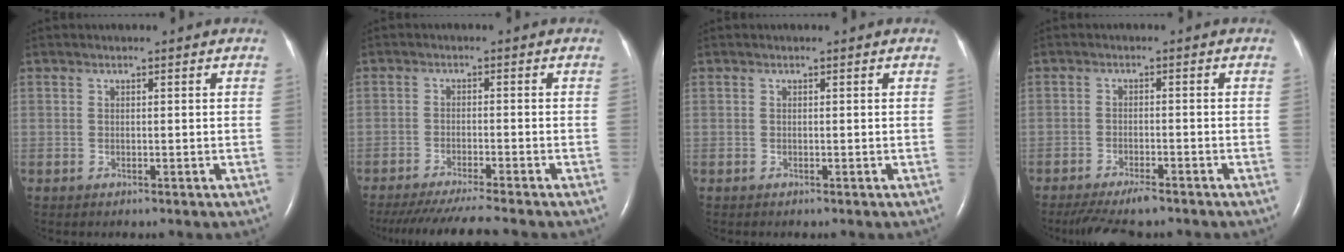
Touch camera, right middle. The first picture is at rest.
{"total": 9.7, "force": [-8.7, -1.0, 4.2], "torque": [-0.055, -0.026, -0.139]}
{"total": 0.0}
{"total": 6.8, "force": [-5.6, 1.3, 3.6], "torque": [-0.060, -0.015, -0.093]}